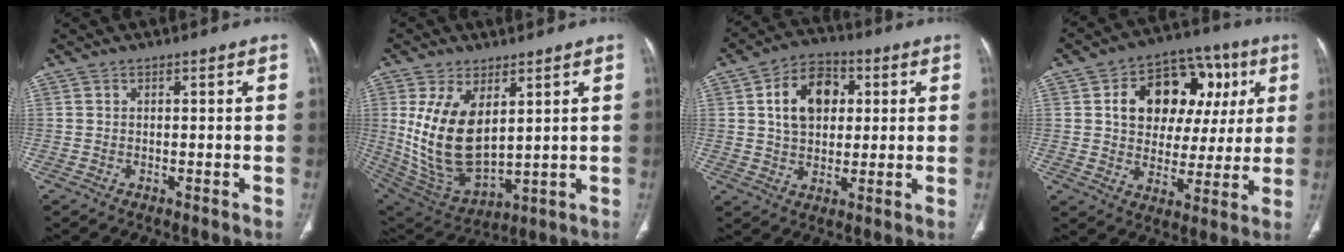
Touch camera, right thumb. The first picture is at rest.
{"total": 16.5, "force": [3.9, 9.2, 13.2], "torque": [-0.245, -0.024, 0.102]}
{"total": 11.6, "force": [2.7, 8.2, 7.8], "torque": [-0.100, 0.007, 0.041]}
{"total": 18.7, "force": [5.2, 13.2, 12.1], "torque": [-0.124, 0.026, 0.084]}